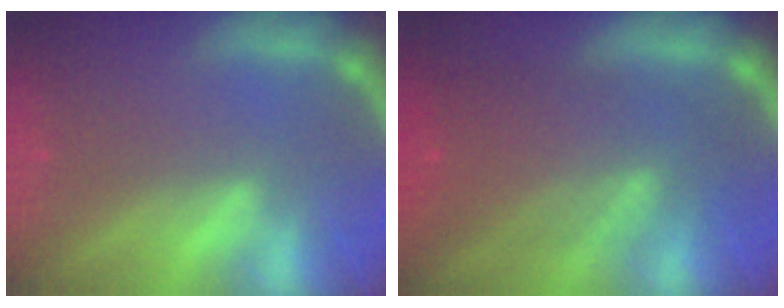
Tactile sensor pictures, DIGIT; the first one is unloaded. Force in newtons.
{"total": 8.1}